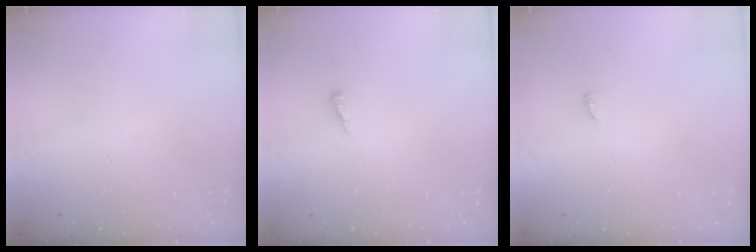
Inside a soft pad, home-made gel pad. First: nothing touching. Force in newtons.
{"total": 3.1, "press": 3.1, "slide": 0.3}
{"total": 2.9, "press": 2.9, "slide": 0.2}